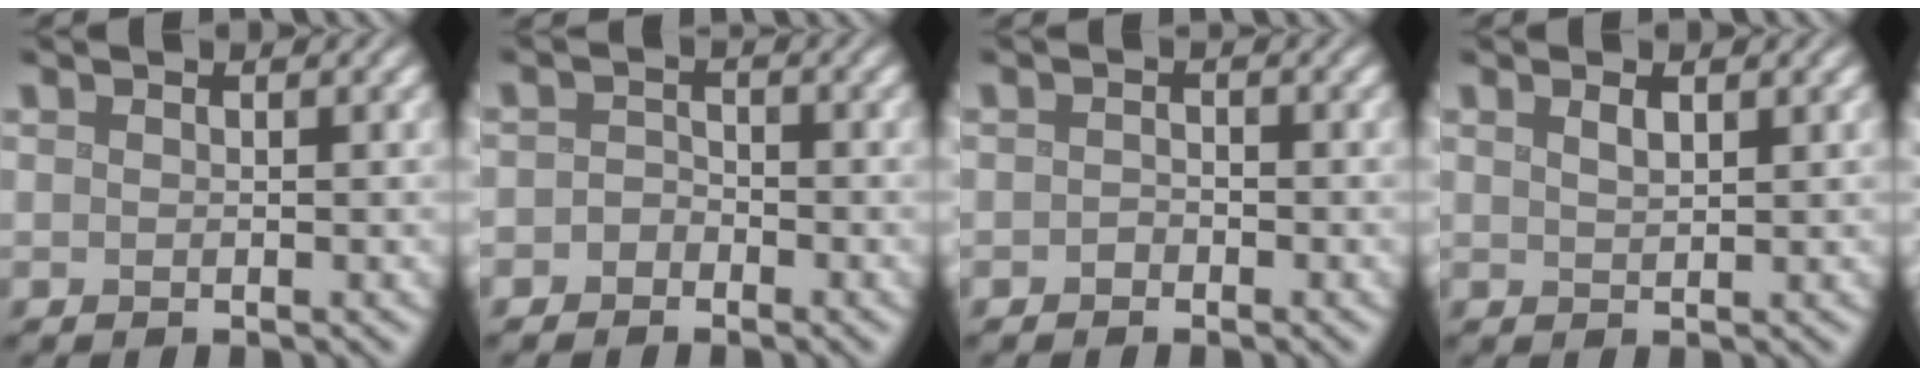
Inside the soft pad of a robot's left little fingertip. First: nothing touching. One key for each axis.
{"total": 1.5, "fx": -1.1, "fy": 1.0, "fz": 0.2, "tx": -0.003, "ty": 0.006, "tz": -0.025}
{"total": 0.9, "fx": -0.7, "fy": 0.5, "fz": 0.2, "tx": -0.006, "ty": 0.000, "tz": -0.013}
{"total": 1.2, "fx": 0.8, "fy": 0.3, "fz": 0.8, "tx": -0.018, "ty": 0.002, "tz": 0.019}